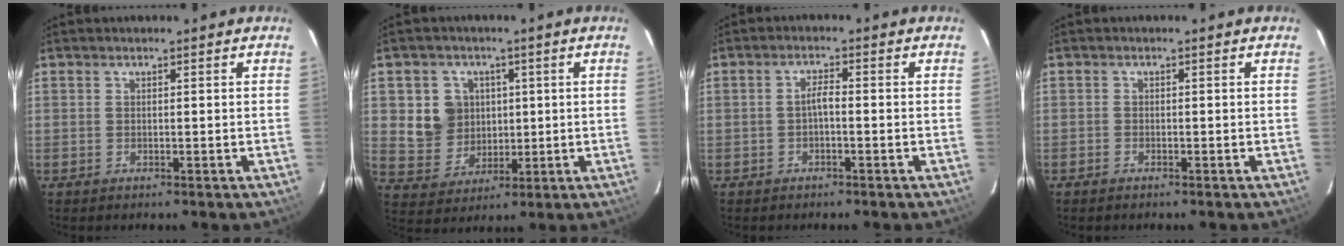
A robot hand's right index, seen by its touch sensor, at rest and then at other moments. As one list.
[{"total": 8.6, "force": [1.5, 8.1, 2.2], "torque": [-0.064, 0.015, 0.043]}, {"total": 1.8, "force": [-0.8, 0.4, 1.6], "torque": [-0.033, 0.008, -0.014]}, {"total": 0.9, "force": [-0.8, 0.4, 0.0], "torque": [-0.005, 0.002, -0.017]}]